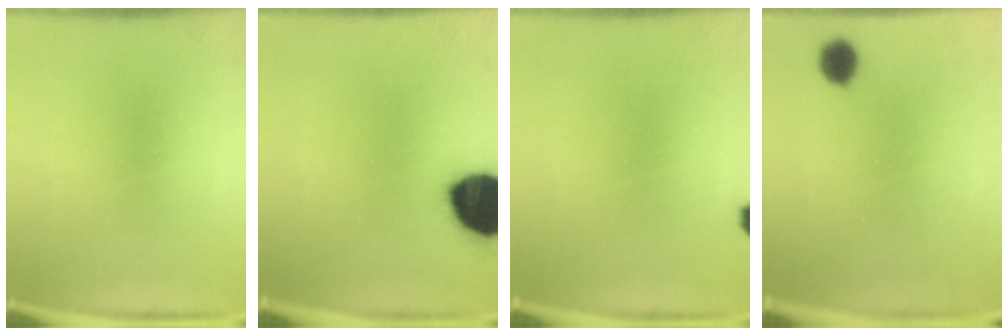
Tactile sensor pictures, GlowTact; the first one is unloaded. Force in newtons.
{"total": 18.2}
{"total": 2.2}
{"total": 5.1}